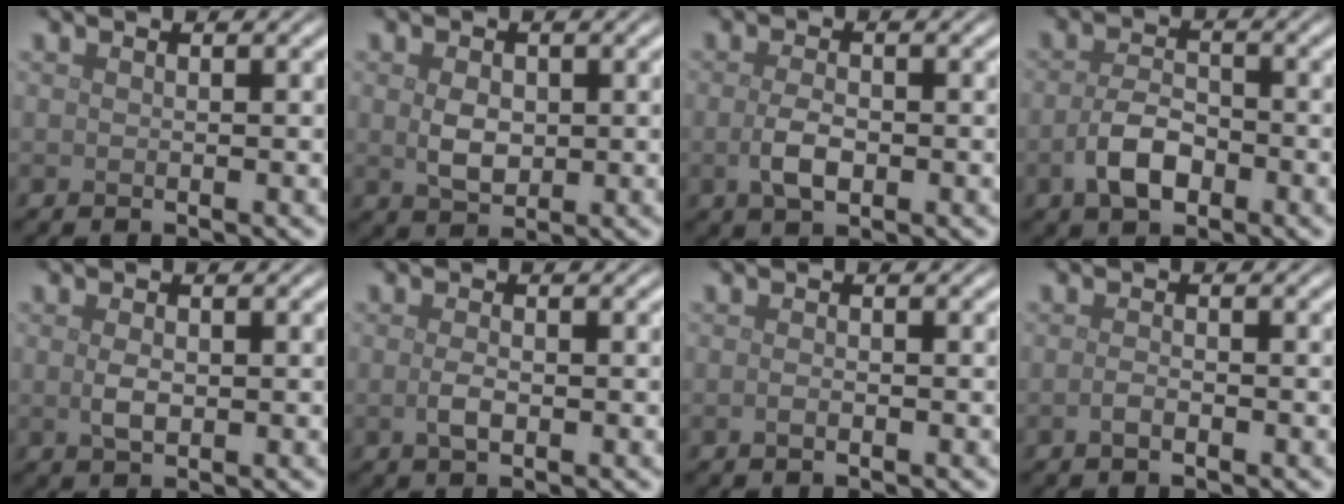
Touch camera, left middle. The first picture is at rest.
{"total": 2.7, "force": [0.2, 1.9, 1.9], "torque": [-0.042, -0.002, 0.006]}
{"total": 2.7, "force": [-0.6, 1.4, 2.2], "torque": [-0.048, -0.003, -0.010]}
{"total": 3.8, "force": [-1.5, 2.2, 2.8], "torque": [-0.056, 0.000, -0.032]}
{"total": 1.7, "force": [0.0, 1.0, 1.4], "torque": [-0.033, -0.003, 0.001]}
{"total": 1.6, "force": [-0.3, 0.7, 1.4], "torque": [-0.031, -0.001, -0.008]}
{"total": 0.7, "force": [-0.3, 0.3, 0.6], "torque": [-0.013, -0.001, -0.006]}
{"total": 1.0, "force": [-0.6, 0.4, 0.8], "torque": [-0.018, 0.001, -0.012]}